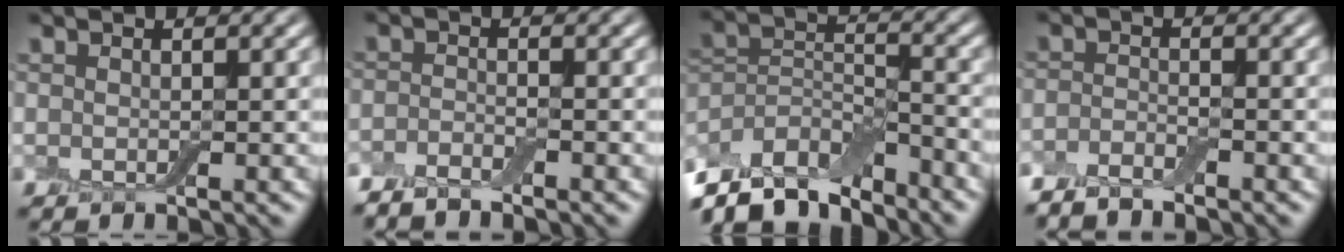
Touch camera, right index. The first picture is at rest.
{"total": 2.1, "force": [-2.0, 0.3, 0.6], "torque": [-0.015, -0.001, -0.045]}
{"total": 9.6, "force": [-7.8, 3.7, 4.1], "torque": [-0.071, 0.008, -0.155]}
{"total": 2.4, "force": [-2.2, 0.4, 0.7], "torque": [-0.018, -0.001, -0.050]}